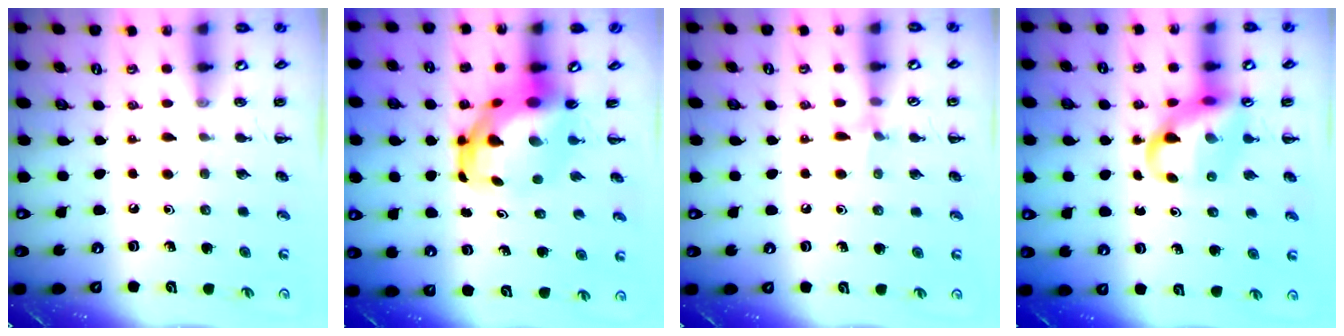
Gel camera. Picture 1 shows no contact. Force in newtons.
{"total": 6.6, "press": 6.3, "slide": 2.0}
{"total": 4.9, "press": 4.6, "slide": 1.5}
{"total": 10.2, "press": 9.8, "slide": 2.7}